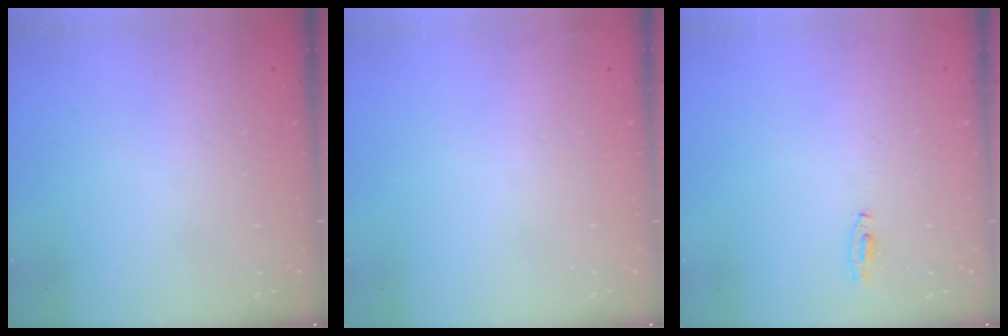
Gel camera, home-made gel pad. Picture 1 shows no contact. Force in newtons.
{"total": 2.9, "press": 2.4, "slide": 1.6}
{"total": 15.9, "press": 4.3, "slide": 15.3}